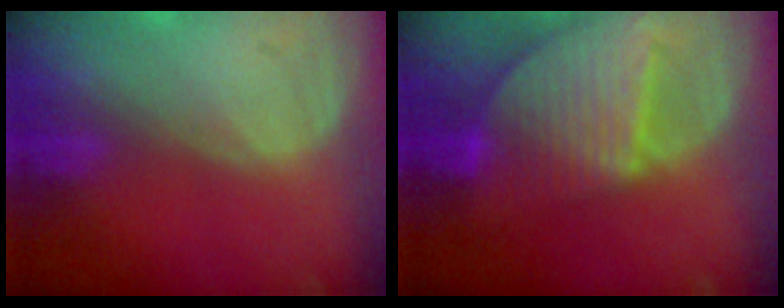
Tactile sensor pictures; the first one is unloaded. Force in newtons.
{"total": 9.6, "press": 8.2, "slide": 4.8}